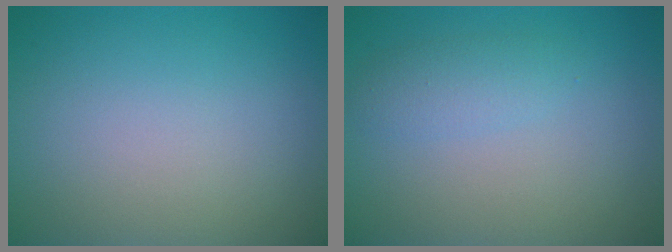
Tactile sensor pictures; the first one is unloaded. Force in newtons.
{"total": 1.8, "press": 1.8, "slide": 0.1}